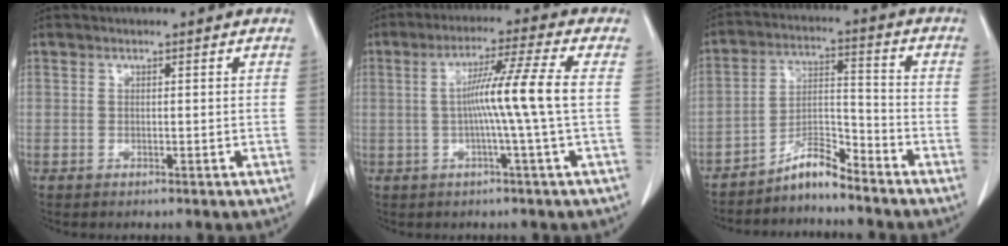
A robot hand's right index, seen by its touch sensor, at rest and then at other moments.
{"total": 8.7, "force": [-0.3, -2.1, 8.5], "torque": [-0.149, 0.010, -0.002]}
{"total": 5.9, "force": [-5.4, 1.0, 2.4], "torque": [-0.040, 0.014, -0.098]}